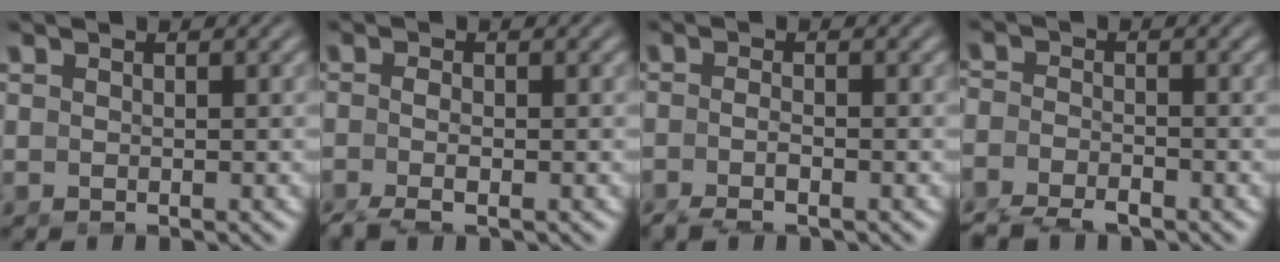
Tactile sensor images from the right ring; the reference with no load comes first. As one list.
[{"total": 3.3, "force": [-2.3, 1.2, 2.0], "torque": [-0.046, -0.016, -0.033]}, {"total": 2.9, "force": [-2.0, 1.1, 1.8], "torque": [-0.042, -0.014, -0.031]}, {"total": 4.1, "force": [-3.1, 2.2, 1.4], "torque": [-0.035, -0.022, -0.050]}]